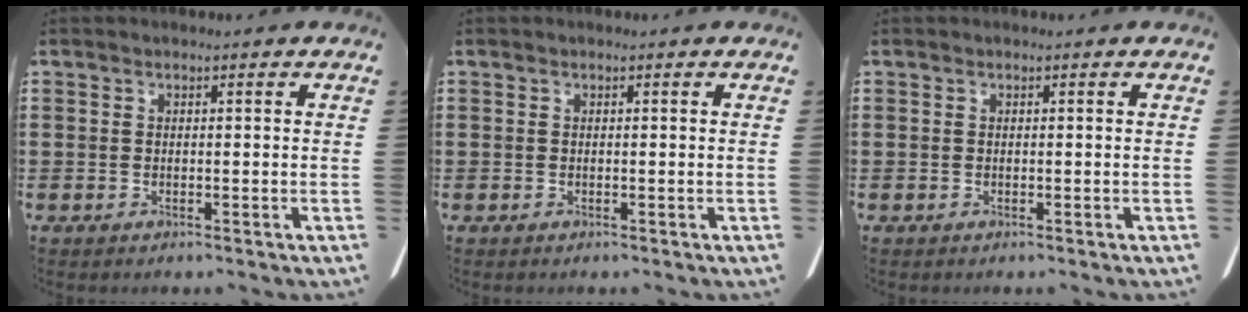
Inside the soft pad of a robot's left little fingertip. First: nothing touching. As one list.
[{"total": 0.0}, {"total": 0.0}]